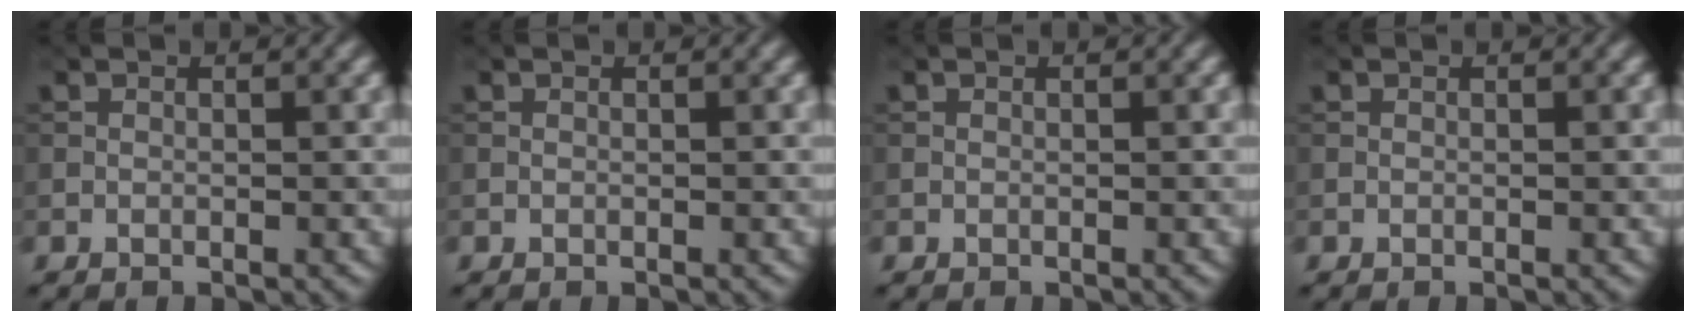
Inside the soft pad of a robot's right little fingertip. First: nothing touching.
{"total": 0.0}
{"total": 0.0}
{"total": 0.0}